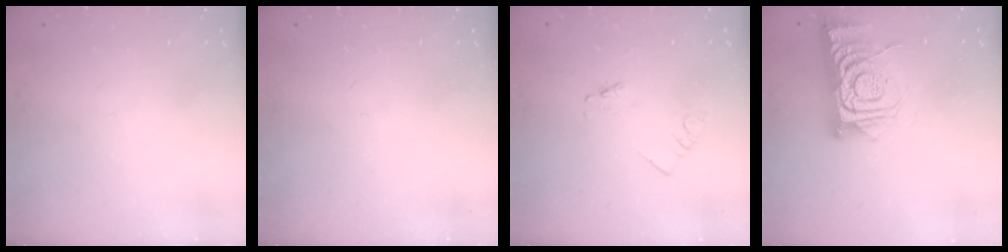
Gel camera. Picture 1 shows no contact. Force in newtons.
{"total": 0.0}
{"total": 0.6, "press": 0.6, "slide": 0.1}
{"total": 11.3, "press": 11.2, "slide": 1.2}